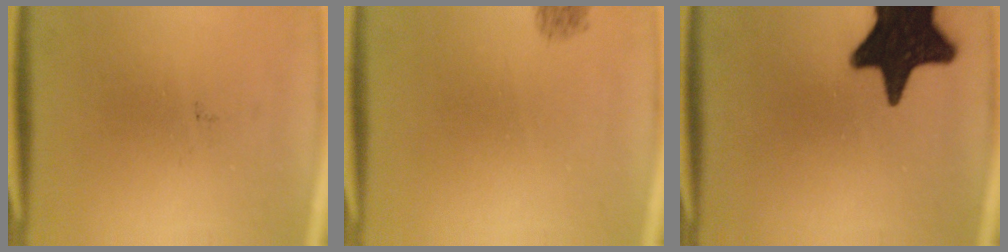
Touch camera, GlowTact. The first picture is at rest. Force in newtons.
{"total": 1.0}
{"total": 18.6}